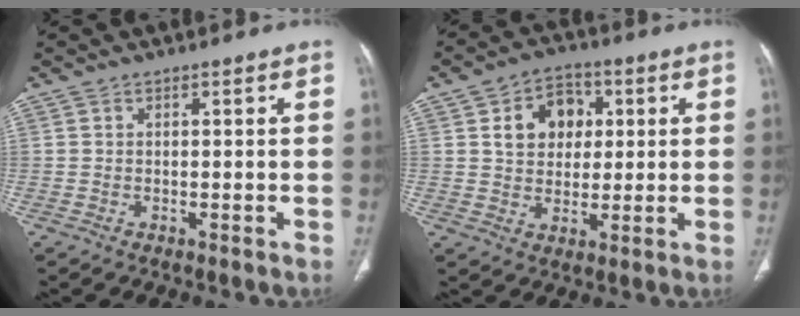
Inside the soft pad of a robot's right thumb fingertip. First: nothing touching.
{"total": 9.8, "force": [2.6, 7.6, 5.6], "torque": [-0.053, 0.002, 0.041]}